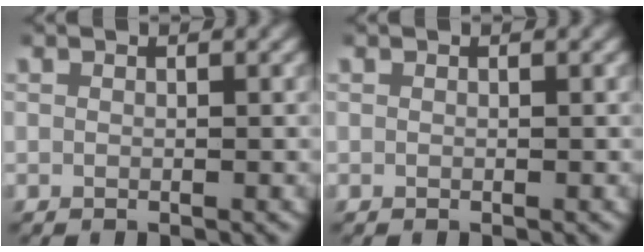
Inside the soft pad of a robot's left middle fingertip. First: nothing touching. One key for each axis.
{"total": 0.0}